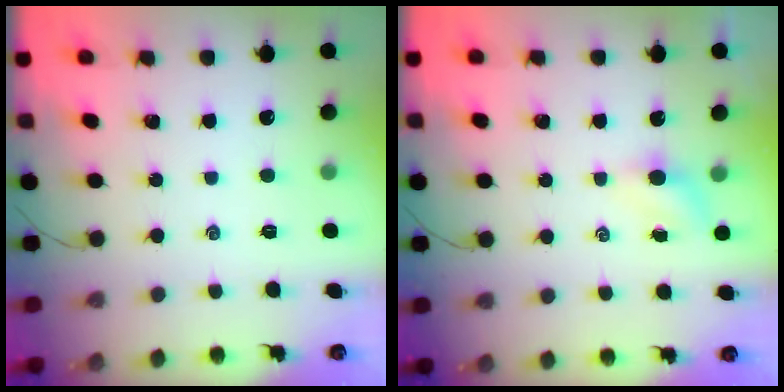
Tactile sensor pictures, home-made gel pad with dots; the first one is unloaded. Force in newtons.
{"total": 3.5, "press": 3.3, "slide": 1.0}